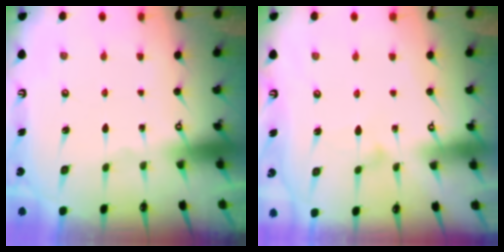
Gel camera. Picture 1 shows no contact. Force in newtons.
{"total": 5.9, "press": 5.9, "slide": 0.3}